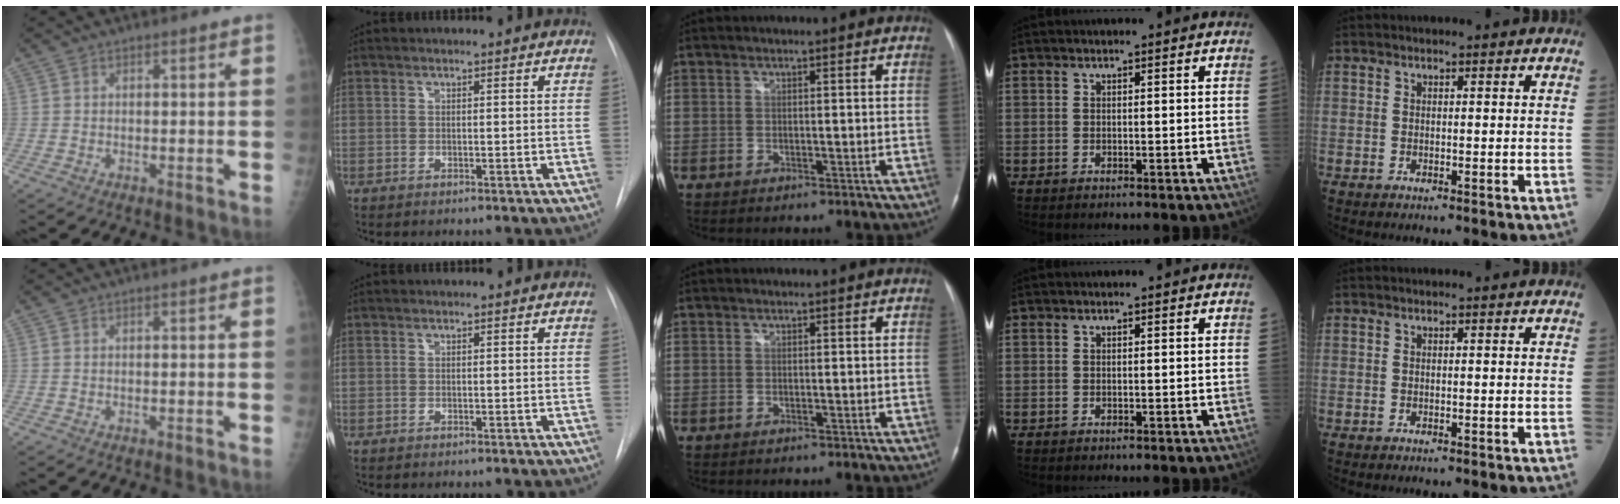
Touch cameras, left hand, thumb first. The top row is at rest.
{}